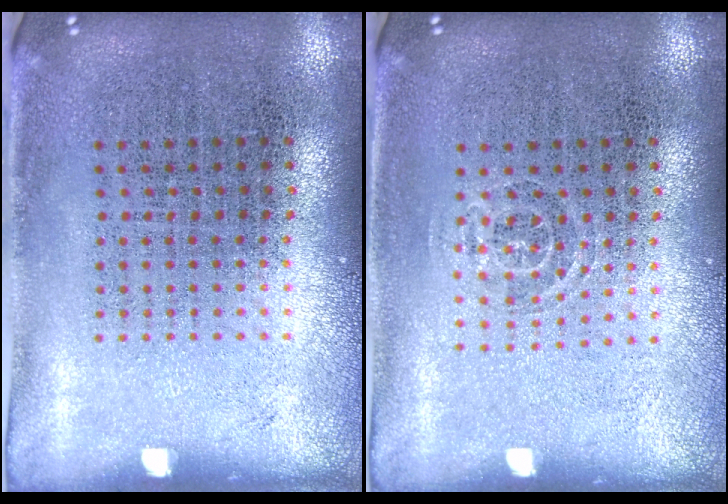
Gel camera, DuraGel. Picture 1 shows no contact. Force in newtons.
{"total": 0.8, "press": 0.6, "slide": 0.6}